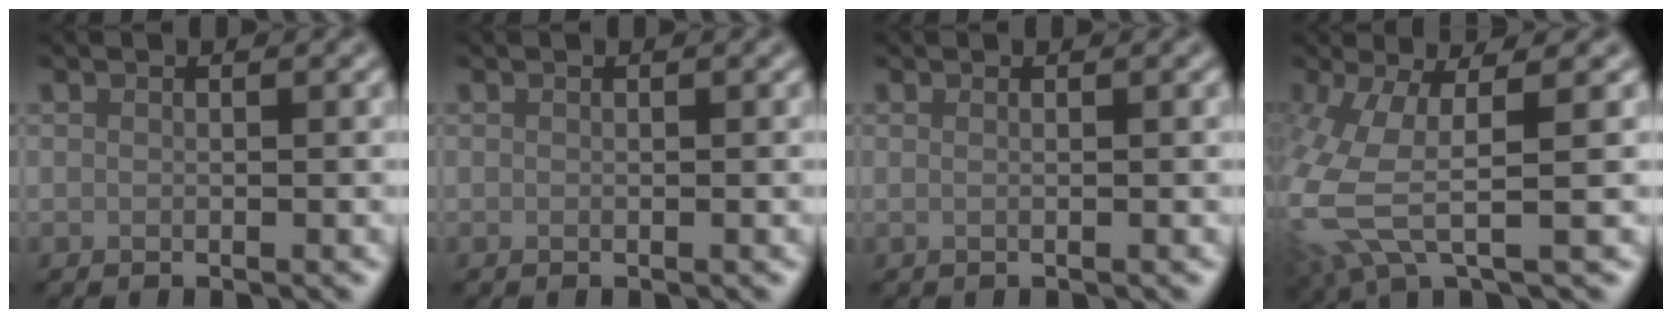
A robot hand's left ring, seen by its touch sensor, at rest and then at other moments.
{"total": 0.0}
{"total": 0.9, "force": [0.2, 0.4, 0.7], "torque": [-0.007, -0.002, -0.005]}
{"total": 6.9, "force": [-0.8, 2.0, 6.5], "torque": [-0.163, -0.010, -0.016]}